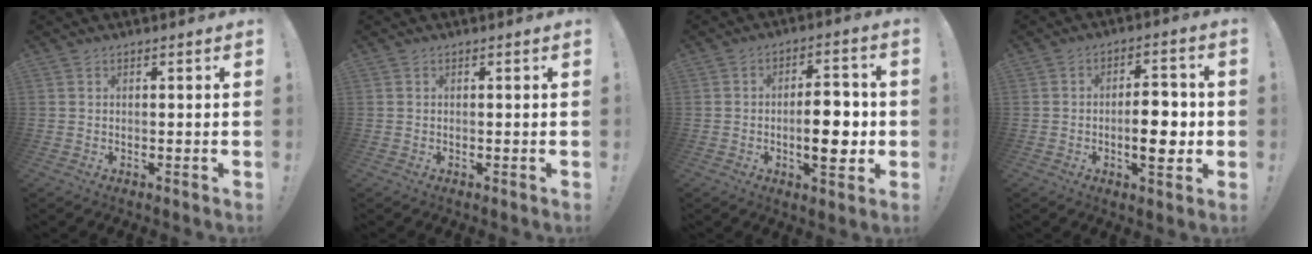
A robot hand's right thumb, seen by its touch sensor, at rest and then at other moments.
{"total": 0.0}
{"total": 11.5, "force": [-1.8, 4.7, 10.4], "torque": [-0.143, 0.006, -0.033]}
{"total": 10.0, "force": [-1.7, 4.2, 8.9], "torque": [-0.121, 0.005, -0.034]}